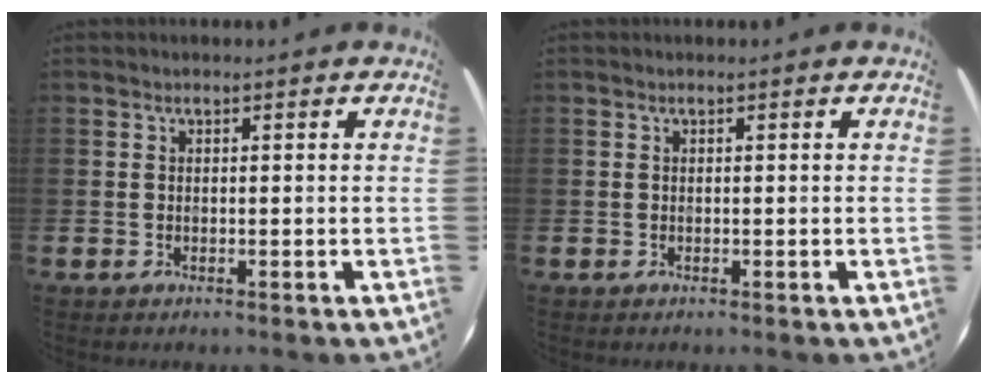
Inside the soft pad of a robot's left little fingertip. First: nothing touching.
{"total": 0.0}